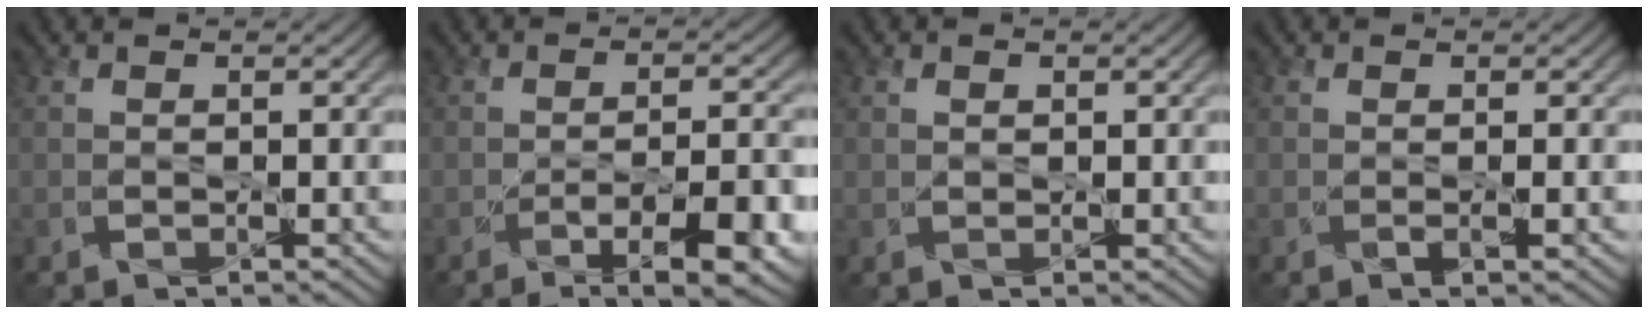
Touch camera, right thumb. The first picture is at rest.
{"total": 9.7, "force": [-5.0, 2.5, 7.8], "torque": [-0.125, -0.006, -0.064]}
{"total": 0.9, "force": [0.3, 0.6, 0.6], "torque": [-0.011, -0.001, 0.007]}
{"total": 1.3, "force": [-0.1, 0.1, 1.3], "torque": [-0.023, -0.002, -0.003]}